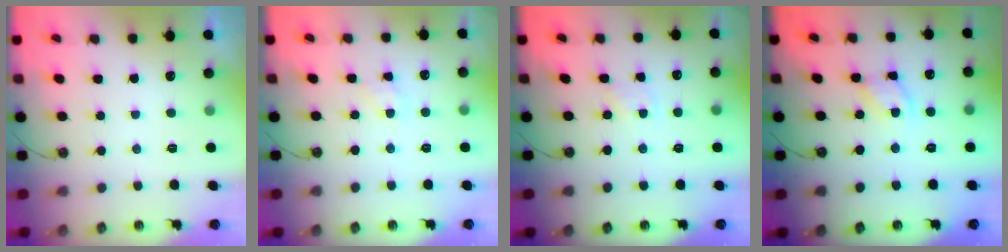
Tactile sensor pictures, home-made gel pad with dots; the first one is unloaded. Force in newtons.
{"total": 3.0, "press": 3.0, "slide": 0.2}
{"total": 1.5, "press": 1.4, "slide": 0.3}
{"total": 8.0, "press": 8.0, "slide": 0.5}